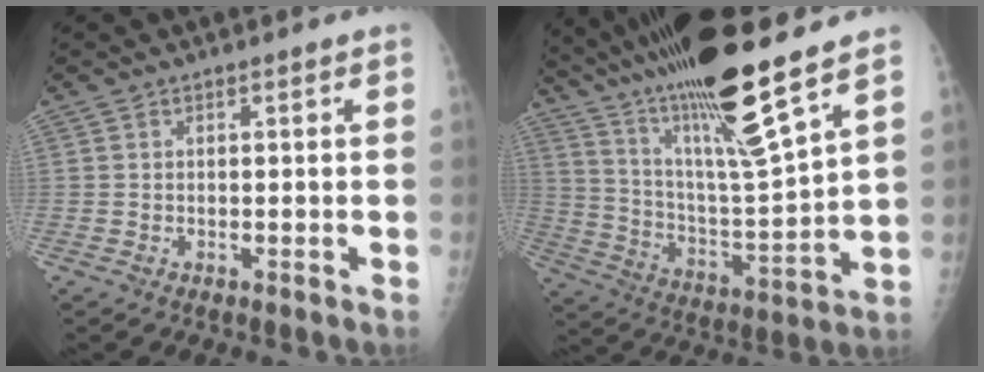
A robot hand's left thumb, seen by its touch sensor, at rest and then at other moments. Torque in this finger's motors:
{"motor_torque": [3.35, 1.16, 1.59, -1.18, 0.63]}